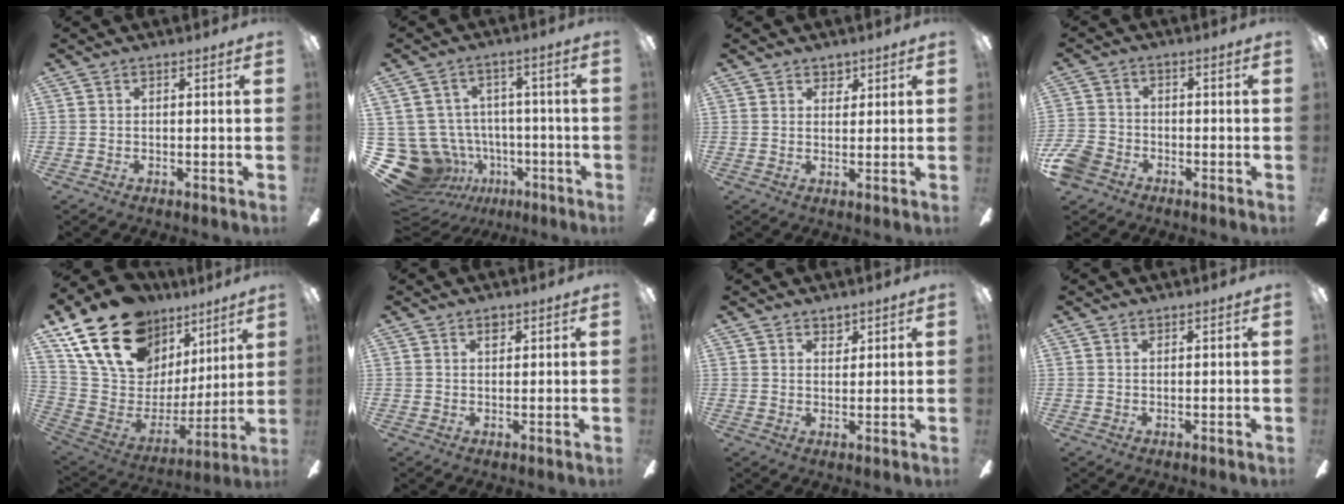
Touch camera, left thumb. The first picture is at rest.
{"total": 14.1, "force": [-4.7, 12.4, 4.6], "torque": [-0.133, 0.026, -0.054]}
{"total": 2.8, "force": [2.1, 1.9, 0.3], "torque": [0.005, -0.006, 0.035]}
{"total": 6.7, "force": [-3.9, 4.8, 2.7], "torque": [-0.077, 0.019, -0.078]}
{"total": 23.8, "force": [15.5, 13.9, 11.5], "torque": [-0.214, -0.082, 0.298]}
{"total": 1.6, "force": [1.1, 0.9, 0.8], "torque": [0.000, -0.006, 0.017]}
{"total": 2.7, "force": [2.2, 1.5, 0.4], "torque": [0.005, -0.012, 0.039]}
{"total": 0.5, "force": [0.4, 0.3, 0.2], "torque": [-0.006, 0.000, 0.007]}